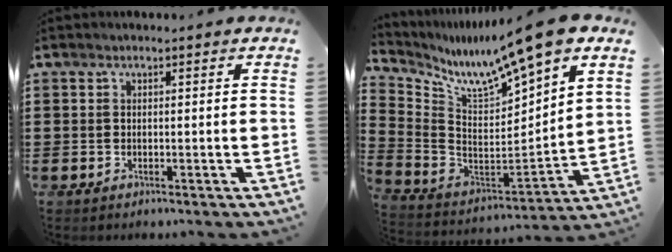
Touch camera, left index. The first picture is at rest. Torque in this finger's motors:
{"motor_torque": [2.14, 0.00, 0.76, 0.21]}